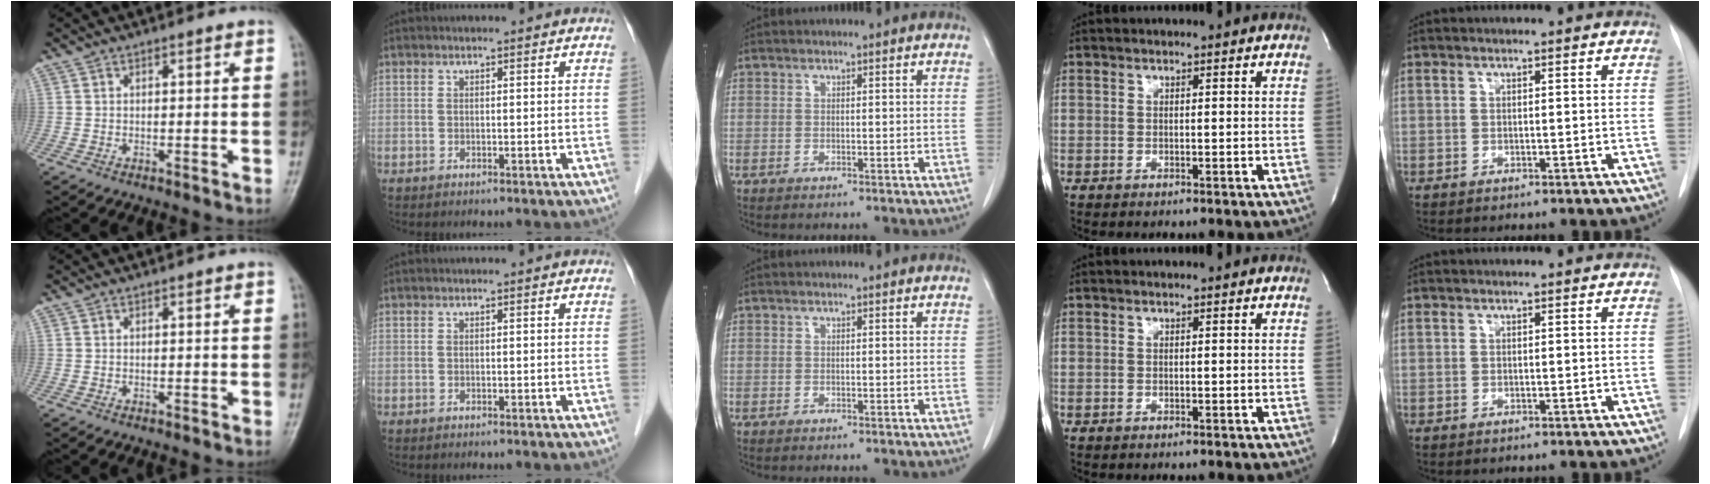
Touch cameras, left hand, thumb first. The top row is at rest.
{}